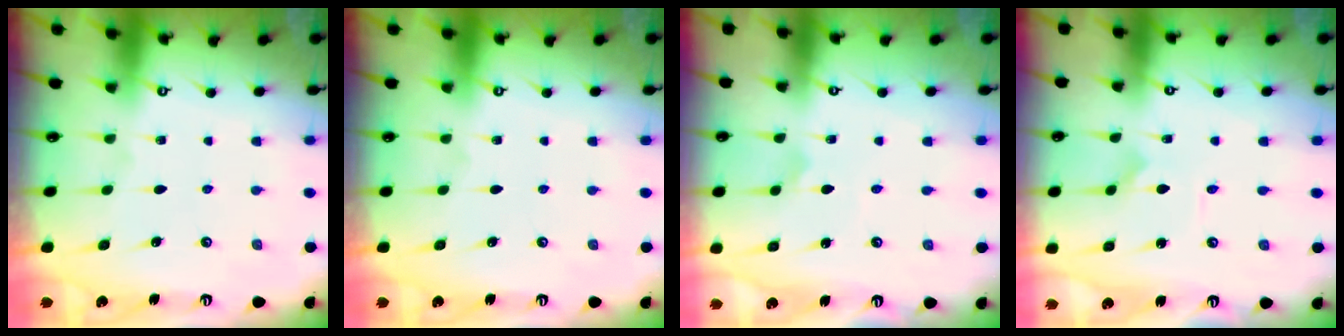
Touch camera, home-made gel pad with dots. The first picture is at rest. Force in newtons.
{"total": 0.0}
{"total": 2.3, "press": 2.3, "slide": 0.0}
{"total": 0.7, "press": 0.7, "slide": 0.1}